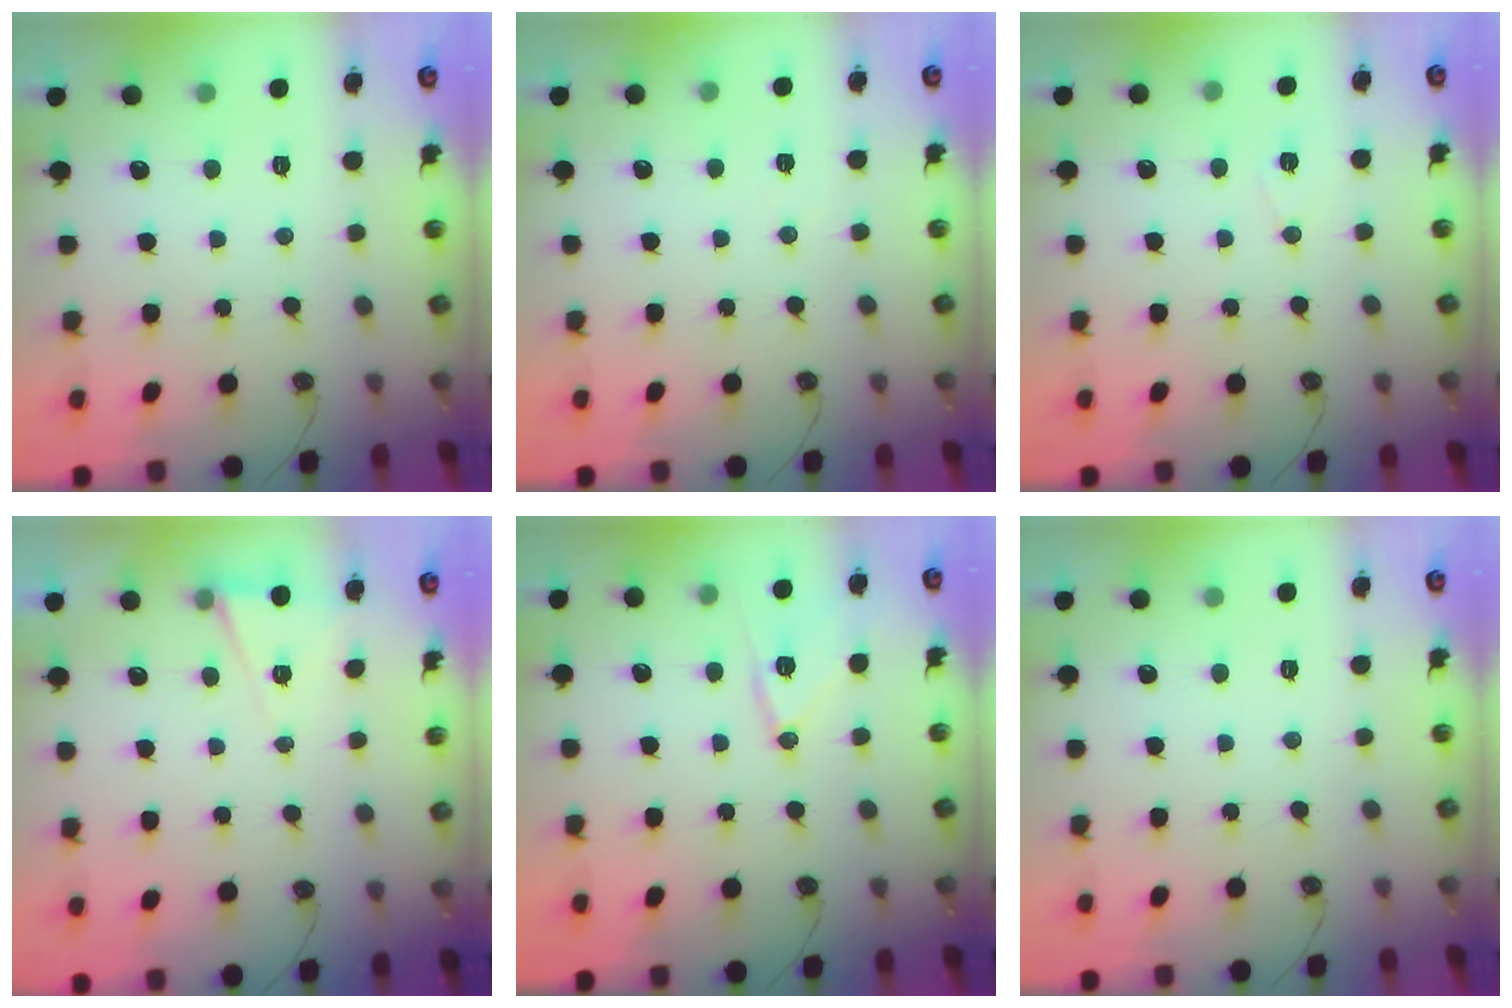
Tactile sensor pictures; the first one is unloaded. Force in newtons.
{"total": 5.3, "press": 3.1, "slide": 4.3}
{"total": 6.3, "press": 4.2, "slide": 4.6}
{"total": 5.7, "press": 3.3, "slide": 4.6}
{"total": 11.5, "press": 11.3, "slide": 2.2}
{"total": 0.0}